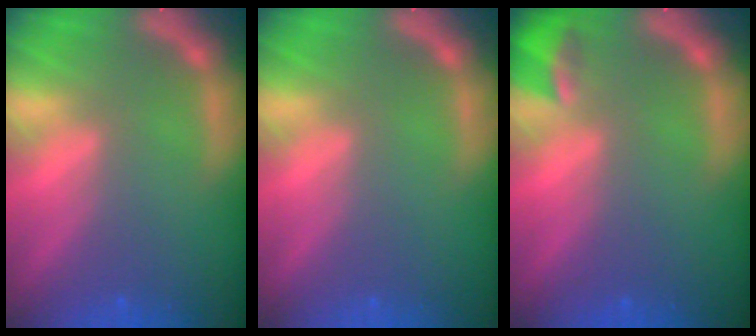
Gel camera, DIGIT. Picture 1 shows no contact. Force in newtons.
{"total": 0.0}
{"total": 2.4}